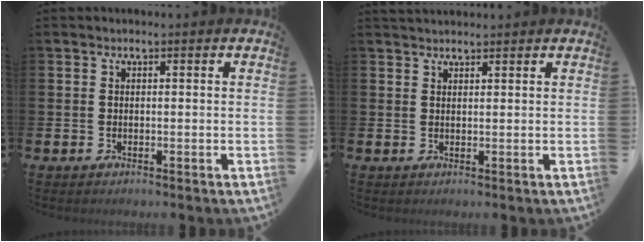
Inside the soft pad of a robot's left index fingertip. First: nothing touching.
{"total": 1.6, "force": [1.6, 0.4, 0.1], "torque": [0.008, -0.004, 0.027]}